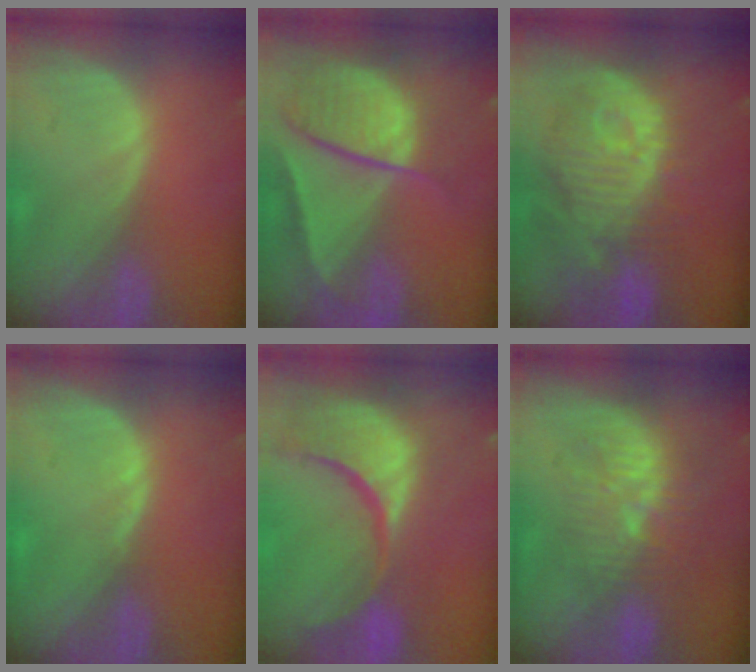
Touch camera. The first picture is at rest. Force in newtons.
{"total": 10.3, "press": 8.7, "slide": 5.5}
{"total": 12.5, "press": 11.1, "slide": 5.7}
{"total": 0.7, "press": 0.7, "slide": 0.2}
{"total": 15.3, "press": 12.2, "slide": 9.3}
{"total": 9.2, "press": 8.8, "slide": 2.6}